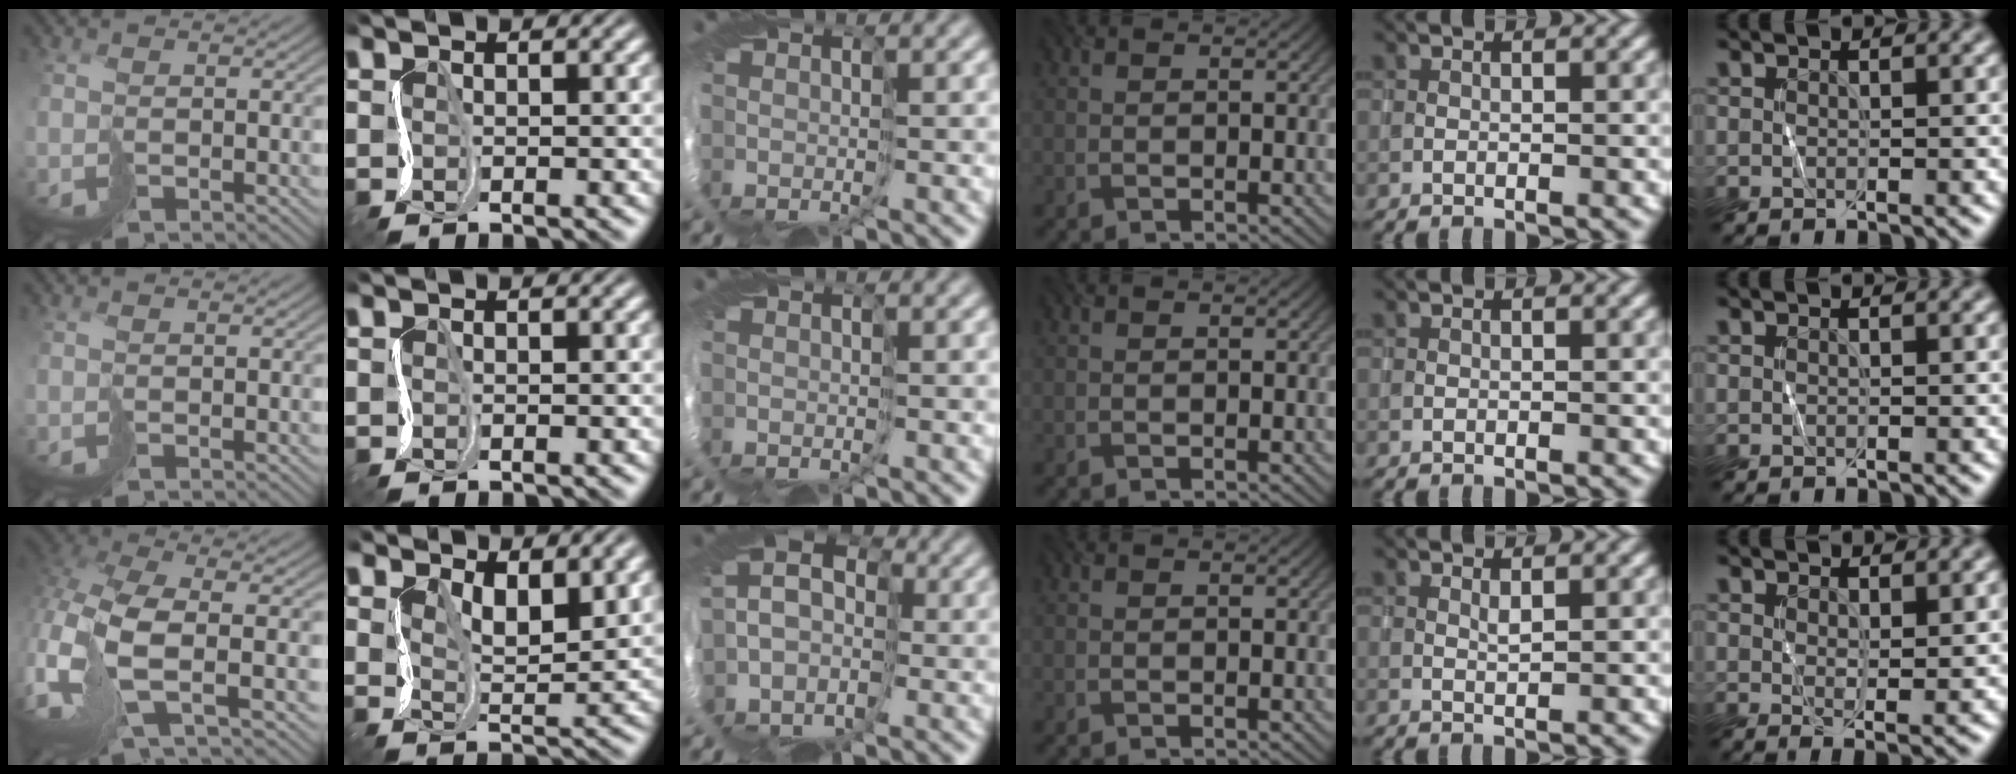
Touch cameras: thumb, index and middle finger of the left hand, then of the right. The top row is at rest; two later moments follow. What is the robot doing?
{"motion": "cut", "object": "wrapping paper"}